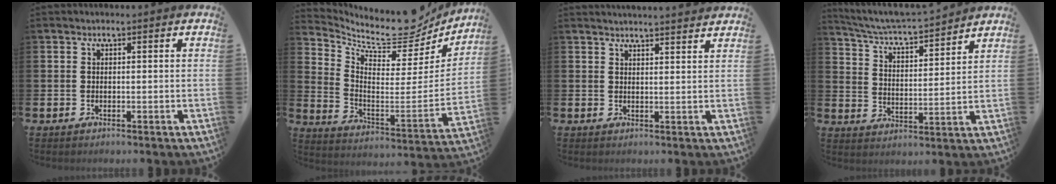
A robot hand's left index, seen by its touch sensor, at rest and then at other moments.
{"total": 9.0, "force": [7.7, 3.4, 3.2], "torque": [-0.073, -0.069, 0.127]}
{"total": 2.7, "force": [2.7, -0.3, -0.1], "torque": [-0.003, -0.015, 0.049]}
{"total": 5.3, "force": [5.1, 0.3, 1.3], "torque": [-0.055, -0.045, 0.085]}